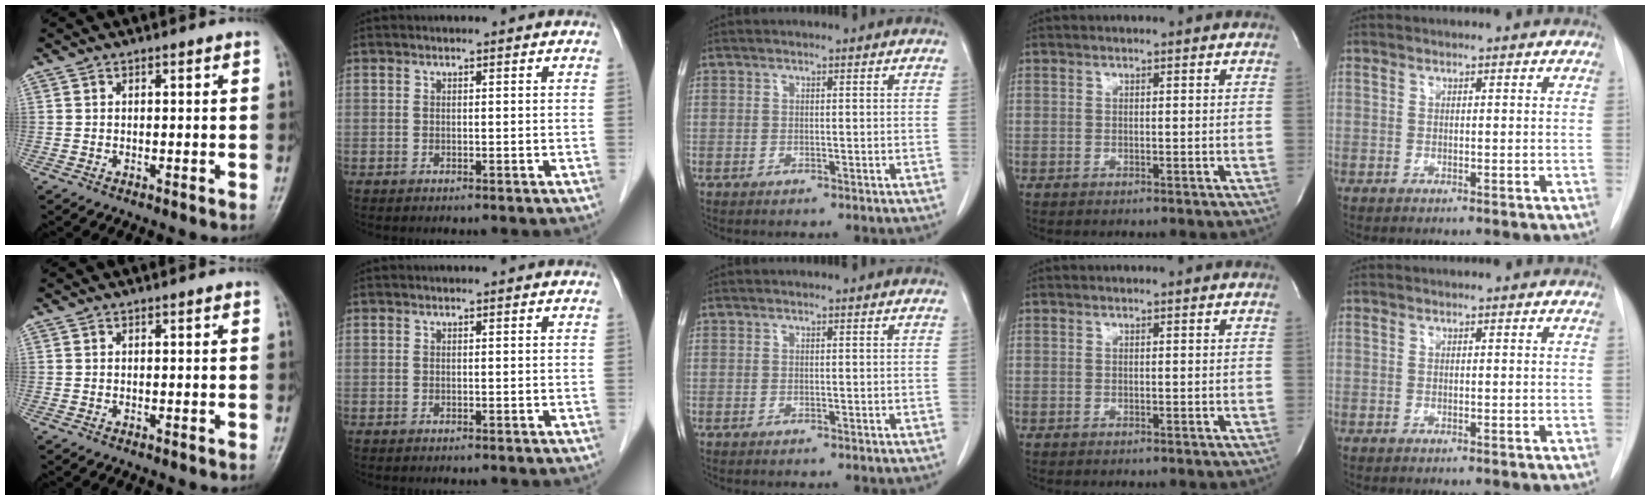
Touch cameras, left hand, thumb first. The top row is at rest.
{}